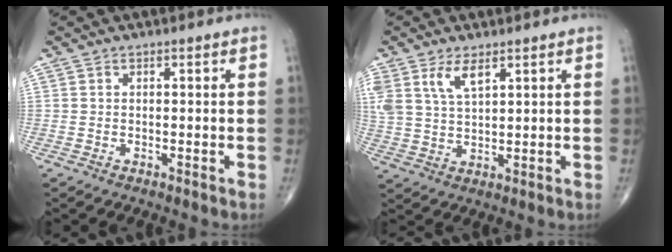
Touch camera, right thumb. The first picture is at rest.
{"total": 7.0, "force": [3.9, 3.1, 5.0], "torque": [-0.103, -0.011, 0.084]}